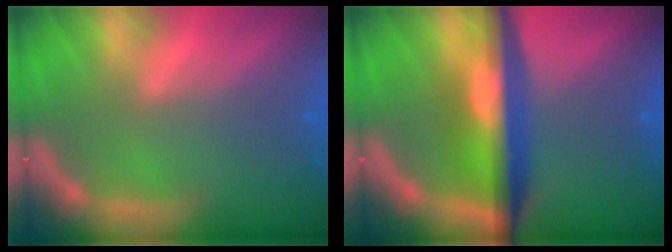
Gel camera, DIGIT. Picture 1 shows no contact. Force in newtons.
{"total": 8.1}